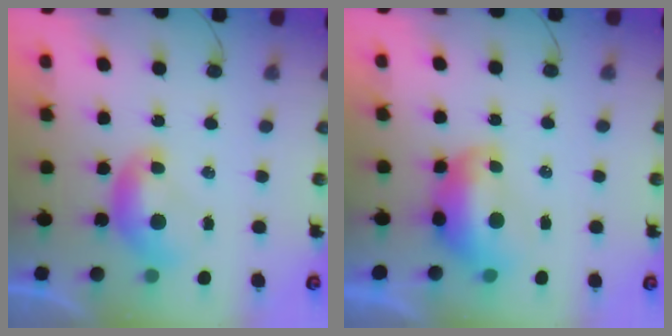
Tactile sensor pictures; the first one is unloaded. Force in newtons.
{"total": 2.7, "press": 2.5, "slide": 1.1}